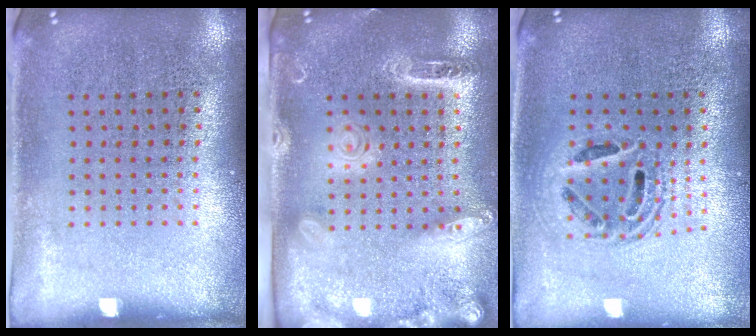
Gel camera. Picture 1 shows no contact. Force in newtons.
{"total": 2.5, "press": 2.0, "slide": 1.6}
{"total": 1.6, "press": 1.4, "slide": 0.8}